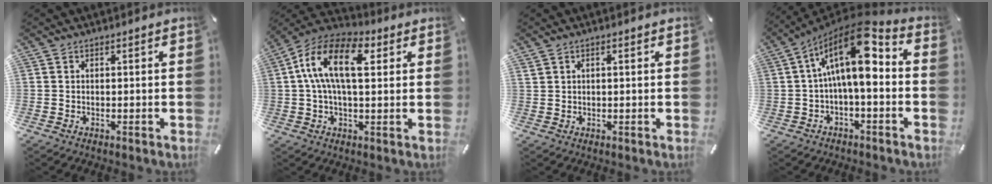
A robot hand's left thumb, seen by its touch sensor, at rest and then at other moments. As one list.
[{"total": 14.3, "force": [3.3, 7.7, 11.6], "torque": [-0.230, 0.005, 0.055]}, {"total": 1.0, "force": [0.5, 0.7, 0.5], "torque": [-0.012, 0.003, 0.008]}, {"total": 16.4, "force": [3.3, 6.8, 14.5], "torque": [-0.260, -0.015, 0.050]}]